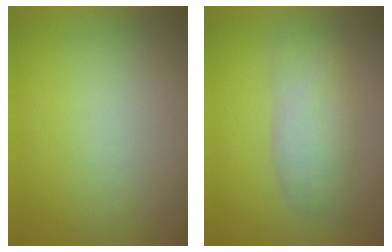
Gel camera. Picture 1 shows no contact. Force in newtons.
{"total": 4.2}